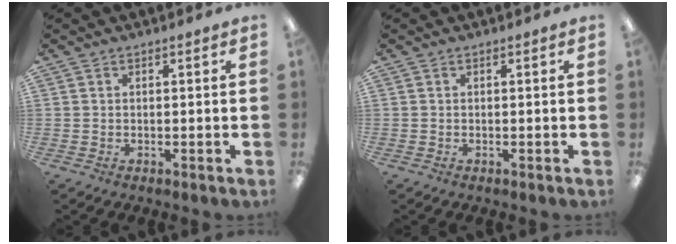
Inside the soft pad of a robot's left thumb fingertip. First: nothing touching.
{"total": 0.0}